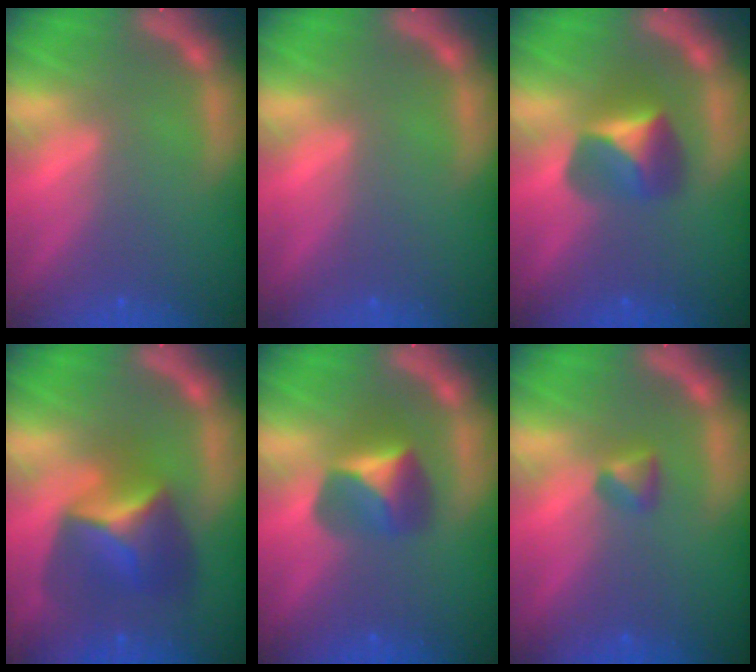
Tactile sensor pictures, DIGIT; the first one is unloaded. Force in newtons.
{"total": 0.0}
{"total": 3.9}
{"total": 6.4}
{"total": 3.9}
{"total": 1.4}